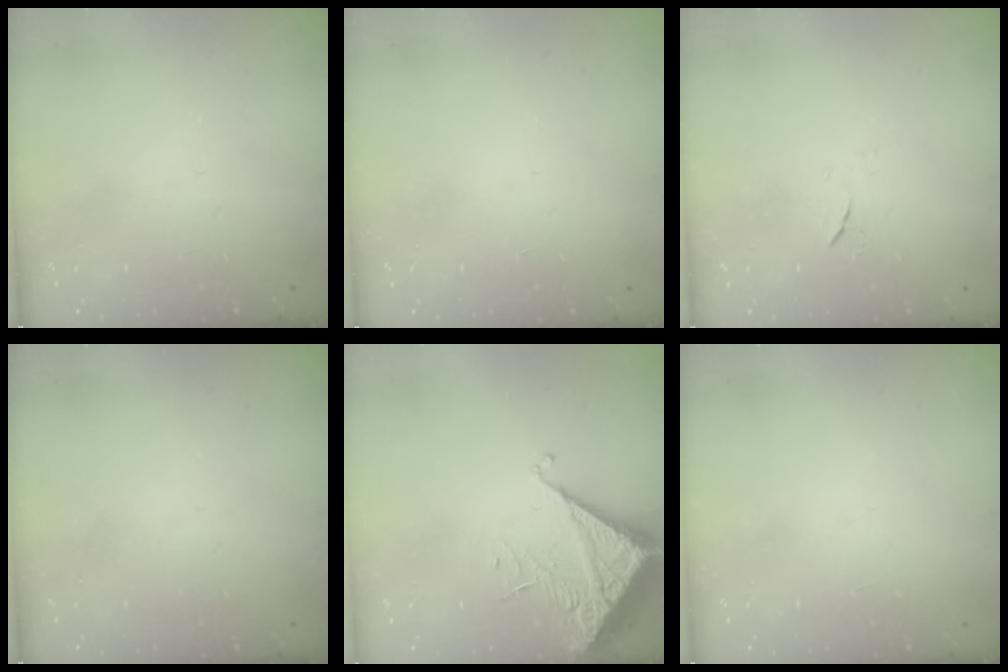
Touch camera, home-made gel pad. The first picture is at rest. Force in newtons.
{"total": 1.5, "press": 1.5, "slide": 0.1}
{"total": 4.6, "press": 4.6, "slide": 0.7}
{"total": 0.0}
{"total": 7.0, "press": 7.0, "slide": 0.3}
{"total": 1.5, "press": 1.5, "slide": 0.1}